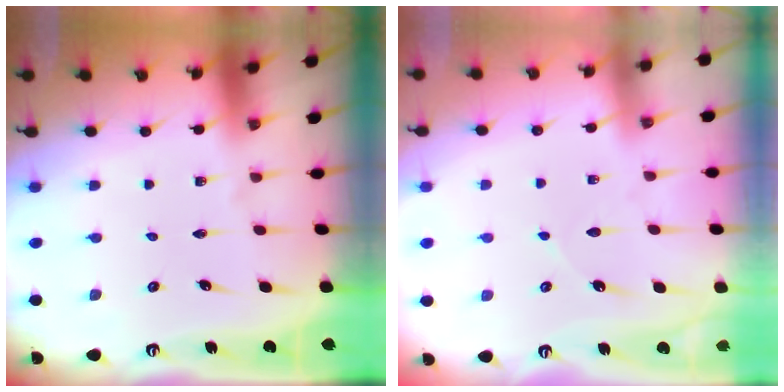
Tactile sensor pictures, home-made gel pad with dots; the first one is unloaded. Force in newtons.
{"total": 3.7, "press": 3.7, "slide": 0.4}